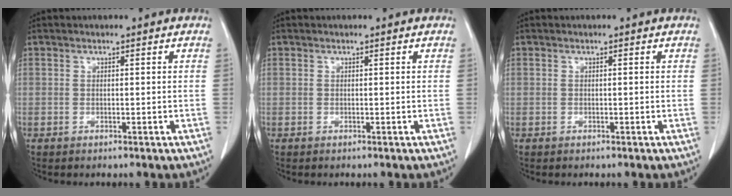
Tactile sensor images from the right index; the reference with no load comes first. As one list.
[{"total": 0.0}, {"total": 0.0}]